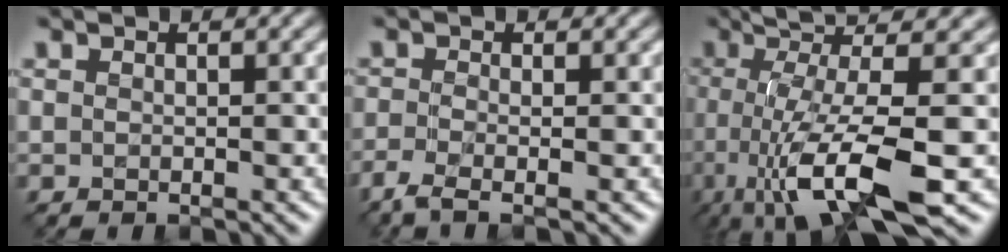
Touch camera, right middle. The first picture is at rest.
{"total": 2.8, "force": [-1.8, 0.7, 2.1], "torque": [-0.045, -0.015, -0.047]}
{"total": 11.4, "force": [-2.7, 2.9, 10.7], "torque": [-0.174, 0.001, -0.049]}